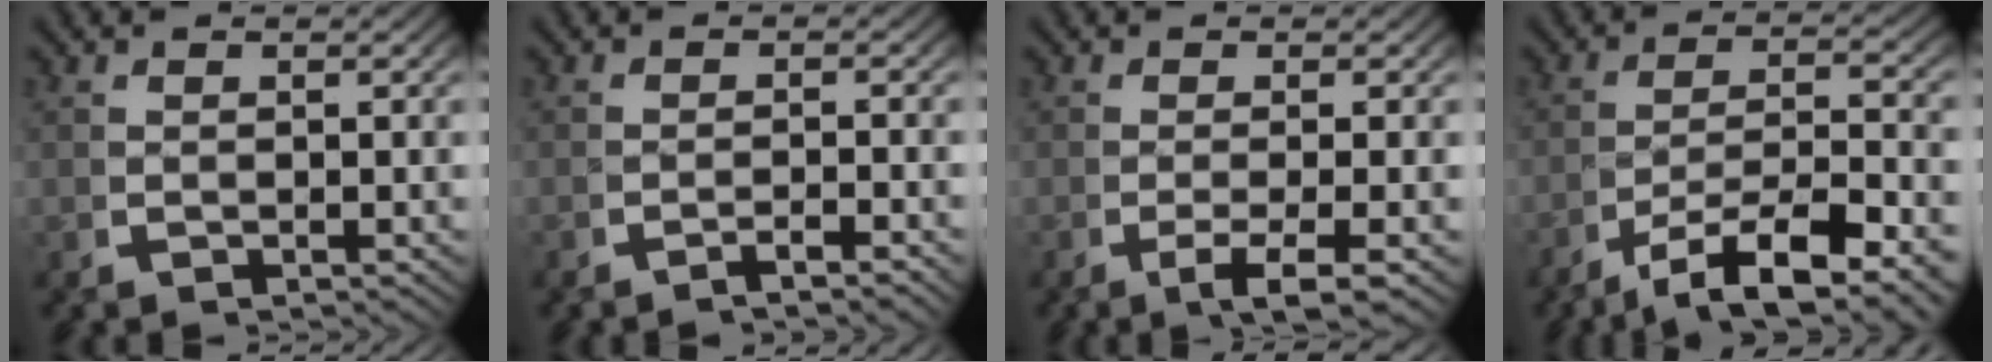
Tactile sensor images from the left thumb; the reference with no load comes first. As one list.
[{"total": 1.6, "force": [-1.3, -0.1, 1.0], "torque": [-0.014, 0.006, -0.030]}, {"total": 3.1, "force": [-1.3, 0.7, 2.7], "torque": [-0.059, -0.008, -0.019]}, {"total": 8.0, "force": [-2.9, 3.8, 6.4], "torque": [-0.114, -0.024, -0.037]}]